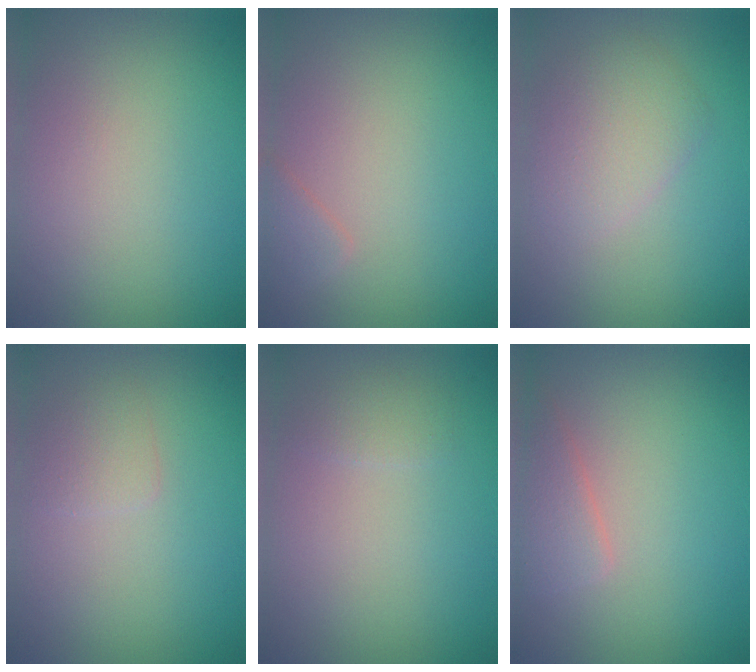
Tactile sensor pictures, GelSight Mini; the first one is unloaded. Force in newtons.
{"total": 1.3, "press": 1.3, "slide": 0.1}
{"total": 2.8, "press": 2.8, "slide": 0.2}
{"total": 1.3, "press": 1.3, "slide": 0.0}
{"total": 0.9, "press": 0.9, "slide": 0.0}
{"total": 2.3, "press": 2.3, "slide": 0.1}